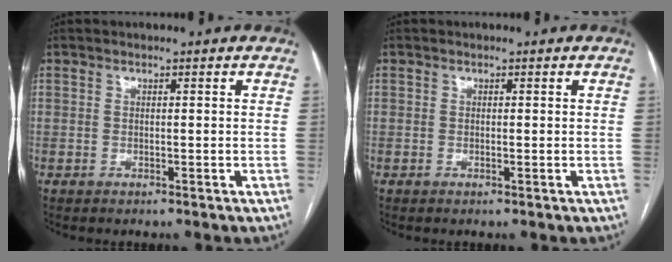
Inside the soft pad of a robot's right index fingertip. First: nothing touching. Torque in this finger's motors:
{"motor_torque": [0.04, -0.03, -0.02, 0.01]}